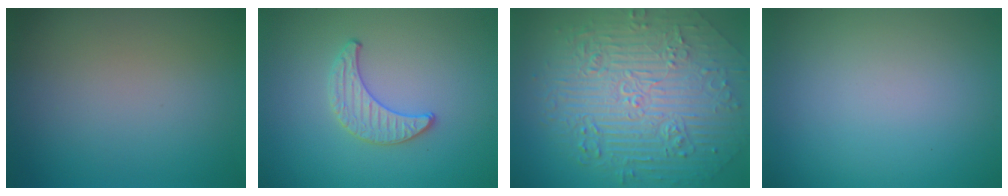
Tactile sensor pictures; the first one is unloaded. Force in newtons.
{"total": 1.5, "press": 1.5, "slide": 0.1}
{"total": 10.6, "press": 7.1, "slide": 7.8}
{"total": 0.0}